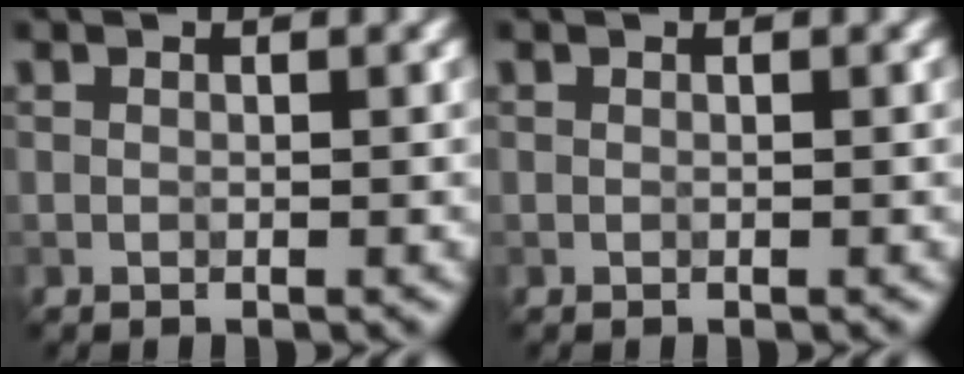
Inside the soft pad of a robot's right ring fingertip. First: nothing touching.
{"total": 0.0}